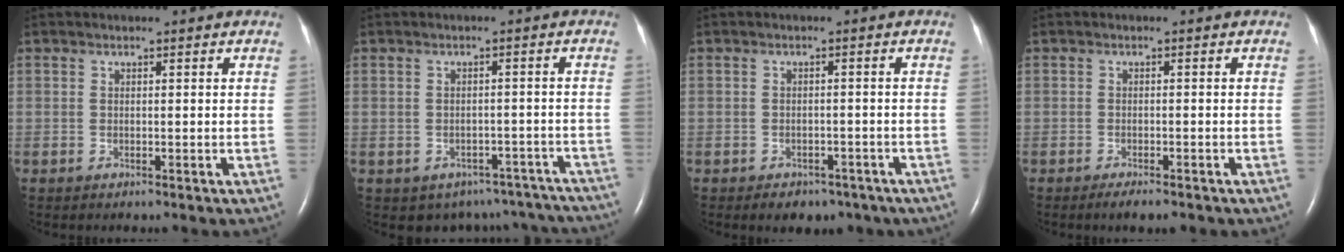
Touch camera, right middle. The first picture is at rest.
{"total": 12.5, "force": [-10.9, 5.9, 1.6], "torque": [-0.017, 0.028, -0.105]}
{"total": 5.9, "force": [-4.5, 3.4, 1.8], "torque": [-0.023, 0.013, -0.044]}
{"total": 2.8, "force": [-2.2, 0.7, 1.6], "torque": [-0.026, -0.004, -0.025]}